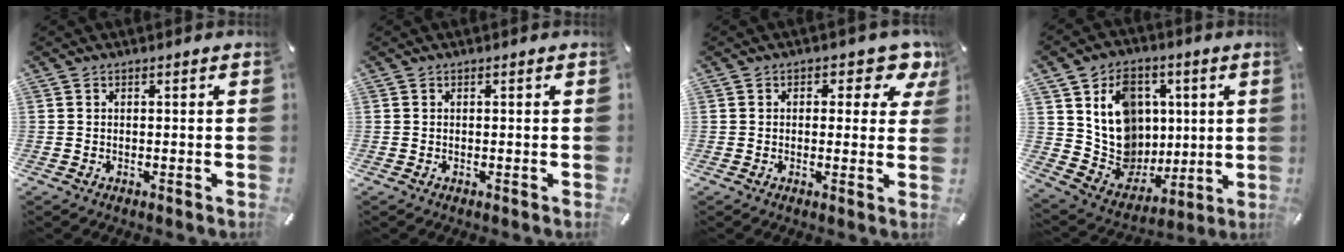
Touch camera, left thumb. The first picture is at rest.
{"total": 0.0}
{"total": 6.3, "force": [3.0, 3.7, 4.1], "torque": [-0.042, -0.018, 0.044]}
{"total": 16.4, "force": [2.9, 14.4, 7.2], "torque": [-0.118, -0.013, 0.075]}